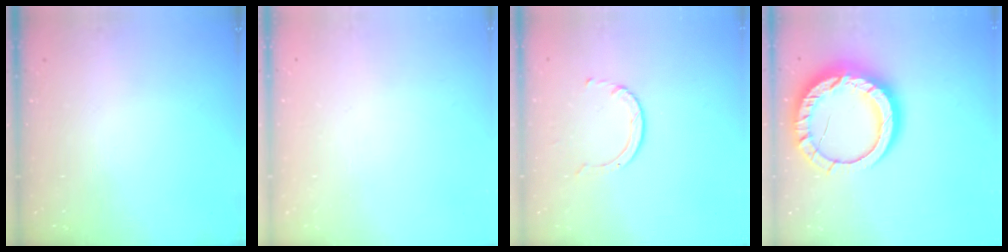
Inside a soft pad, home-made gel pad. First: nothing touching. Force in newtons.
{"total": 2.4, "press": 2.4, "slide": 0.2}
{"total": 3.2, "press": 3.2, "slide": 0.4}
{"total": 19.6, "press": 19.5, "slide": 1.8}